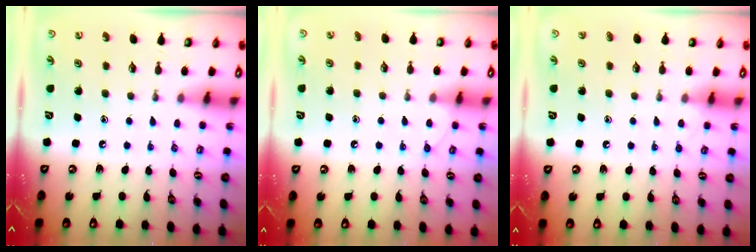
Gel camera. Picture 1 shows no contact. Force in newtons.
{"total": 6.6, "press": 6.5, "slide": 0.8}
{"total": 3.0, "press": 3.0, "slide": 0.3}